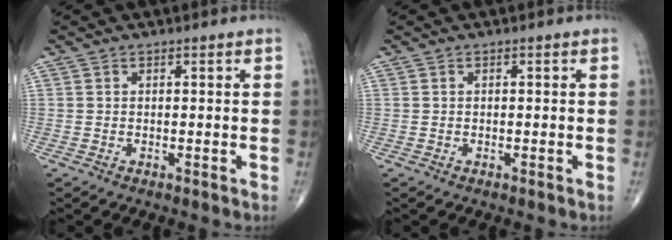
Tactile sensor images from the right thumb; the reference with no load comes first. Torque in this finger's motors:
{"motor_torque": [0.23, -0.04, -0.11, -0.12, -0.03]}